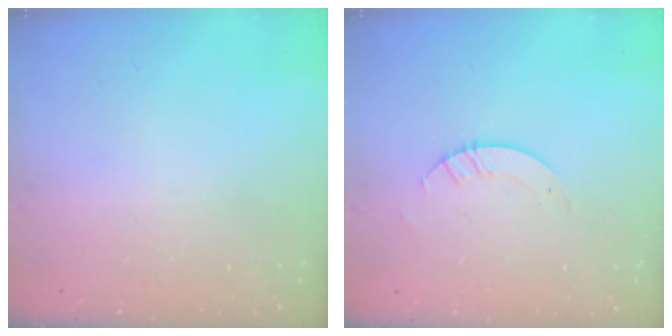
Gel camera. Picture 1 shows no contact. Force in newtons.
{"total": 3.2, "press": 3.2, "slide": 0.3}